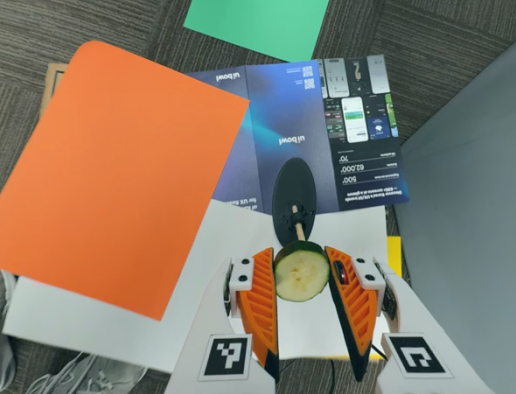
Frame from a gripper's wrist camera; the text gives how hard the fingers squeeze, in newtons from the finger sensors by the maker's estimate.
{"total": 8.9, "left": 9.4, "right": 8.4}